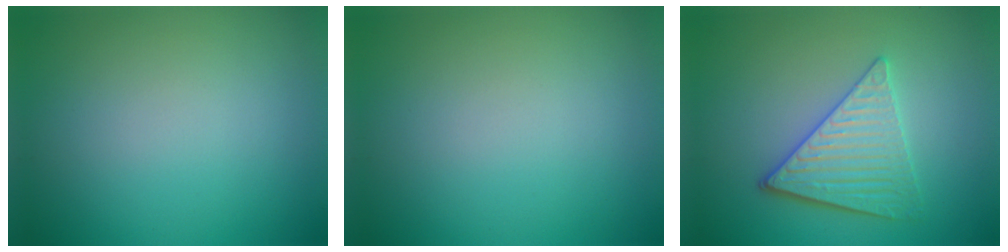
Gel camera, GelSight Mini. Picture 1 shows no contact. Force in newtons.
{"total": 0.0}
{"total": 4.5, "press": 3.7, "slide": 2.5}